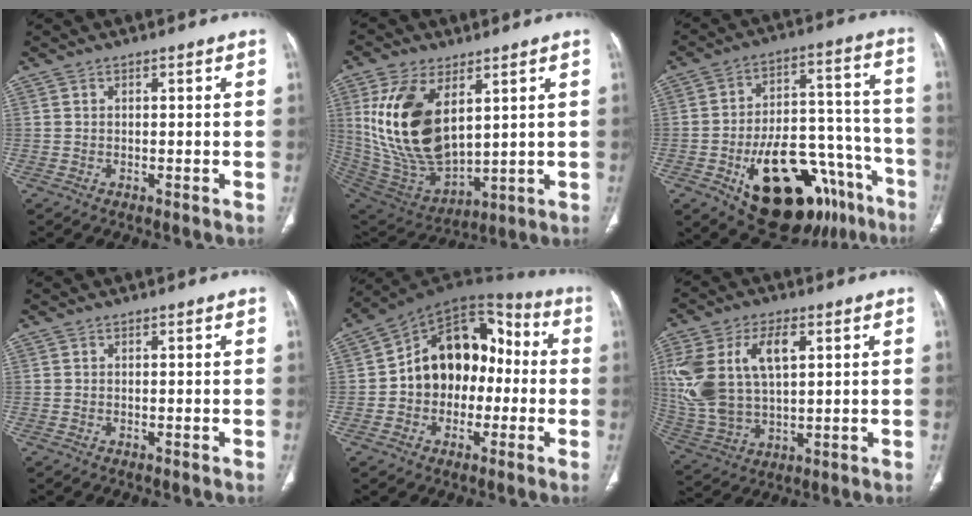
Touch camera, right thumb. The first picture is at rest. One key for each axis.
{"total": 20.4, "fx": 5.8, "fy": 11.1, "fz": 16.0, "tx": -0.302, "ty": -0.030, "tz": 0.131}
{"total": 27.0, "fx": -13.8, "fy": 13.9, "fz": 18.5, "tx": -0.204, "ty": 0.087, "tz": -0.190}
{"total": 0.0}
{"total": 17.1, "fx": -1.0, "fy": 12.6, "fz": 11.6, "tx": -0.129, "ty": 0.053, "tz": -0.027}
{"total": 18.2, "fx": 5.0, "fy": 10.3, "fz": 14.2, "tx": -0.300, "ty": 0.000, "tz": 0.102}